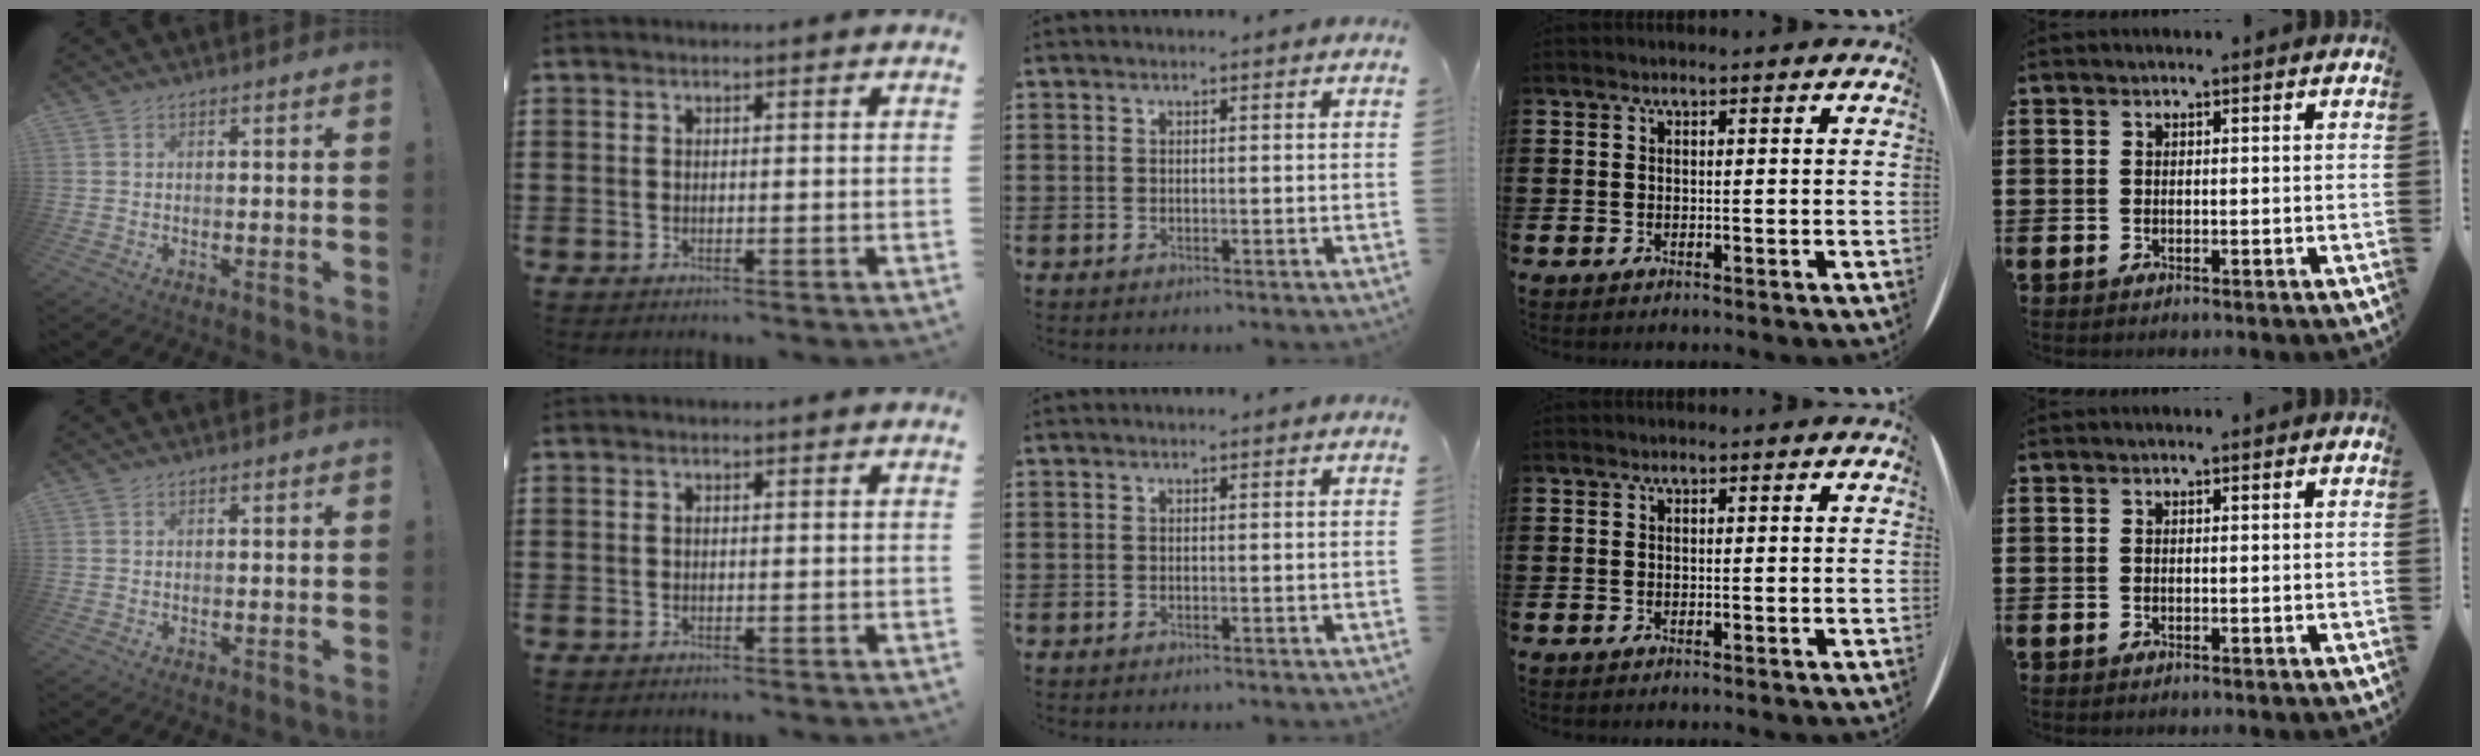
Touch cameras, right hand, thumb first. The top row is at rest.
{}